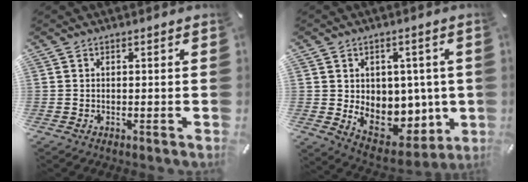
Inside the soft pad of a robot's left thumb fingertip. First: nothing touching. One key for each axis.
{"total": 10.8, "fx": 0.3, "fy": 9.0, "fz": 5.9, "tx": -0.068, "ty": -0.028, "tz": 0.024}